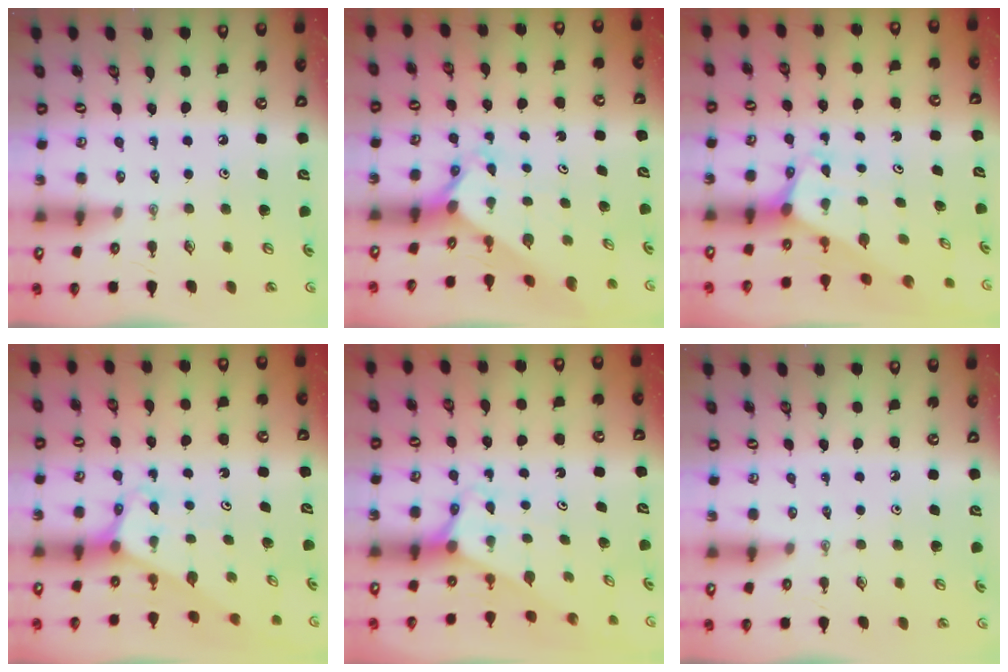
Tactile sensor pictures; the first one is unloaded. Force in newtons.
{"total": 2.5, "press": 2.5, "slide": 0.3}
{"total": 2.0, "press": 2.0, "slide": 0.1}
{"total": 3.2, "press": 3.2, "slide": 0.2}
{"total": 2.7, "press": 2.7, "slide": 0.2}
{"total": 0.0}